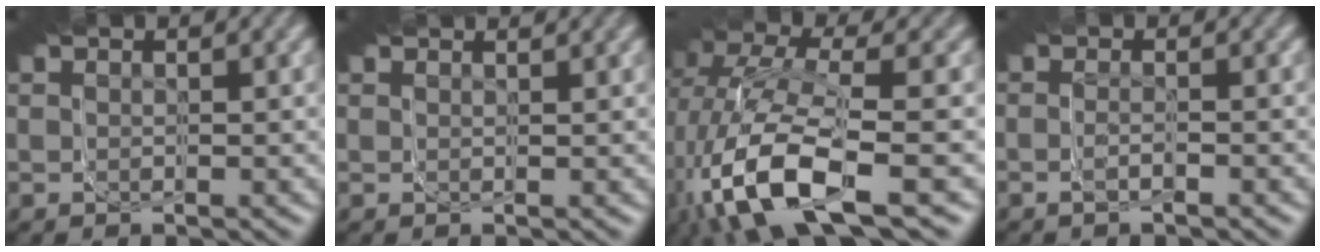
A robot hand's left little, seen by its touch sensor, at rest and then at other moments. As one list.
[{"total": 0.6, "force": [0.6, -0.2, 0.0], "torque": [-0.006, 0.005, 0.008]}, {"total": 6.9, "force": [-4.1, 2.1, 5.1], "torque": [-0.119, -0.010, -0.053]}, {"total": 1.7, "force": [-0.6, -1.5, 0.6], "torque": [0.007, 0.013, -0.014]}]